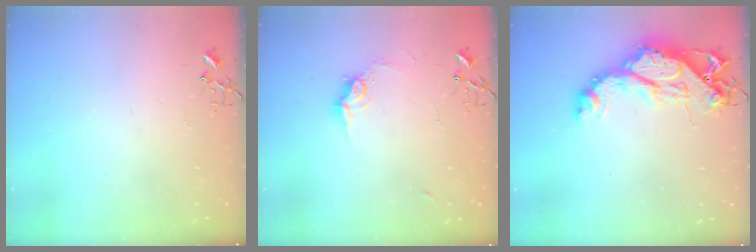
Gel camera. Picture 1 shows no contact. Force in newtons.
{"total": 8.9, "press": 8.9, "slide": 0.5}
{"total": 14.8, "press": 14.8, "slide": 1.4}